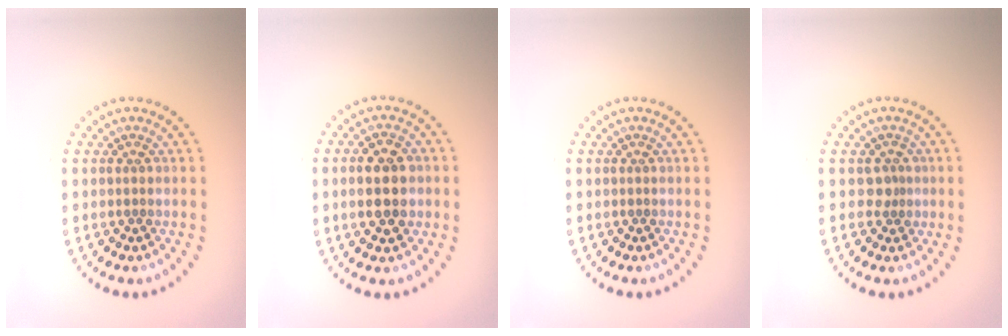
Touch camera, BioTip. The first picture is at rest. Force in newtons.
{"total": 4.5, "press": 4.5, "slide": 0.1}
{"total": 0.0}
{"total": 1.5, "press": 1.2, "slide": 0.9}